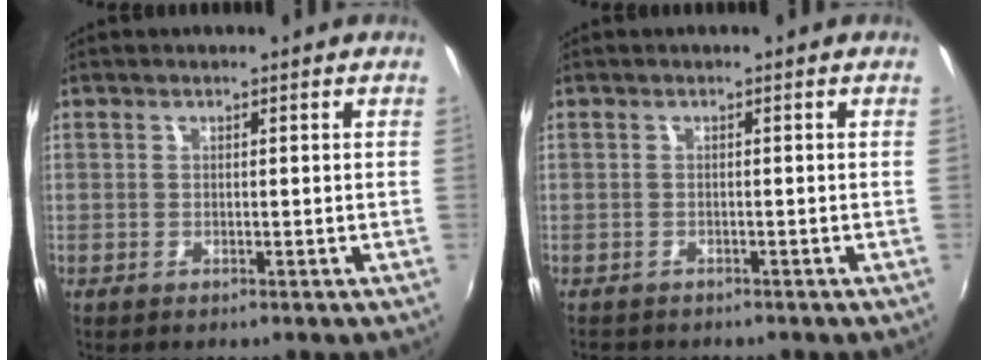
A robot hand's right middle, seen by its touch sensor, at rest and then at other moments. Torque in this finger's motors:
{"motor_torque": [0.01, -0.03, -0.01, 0.00]}